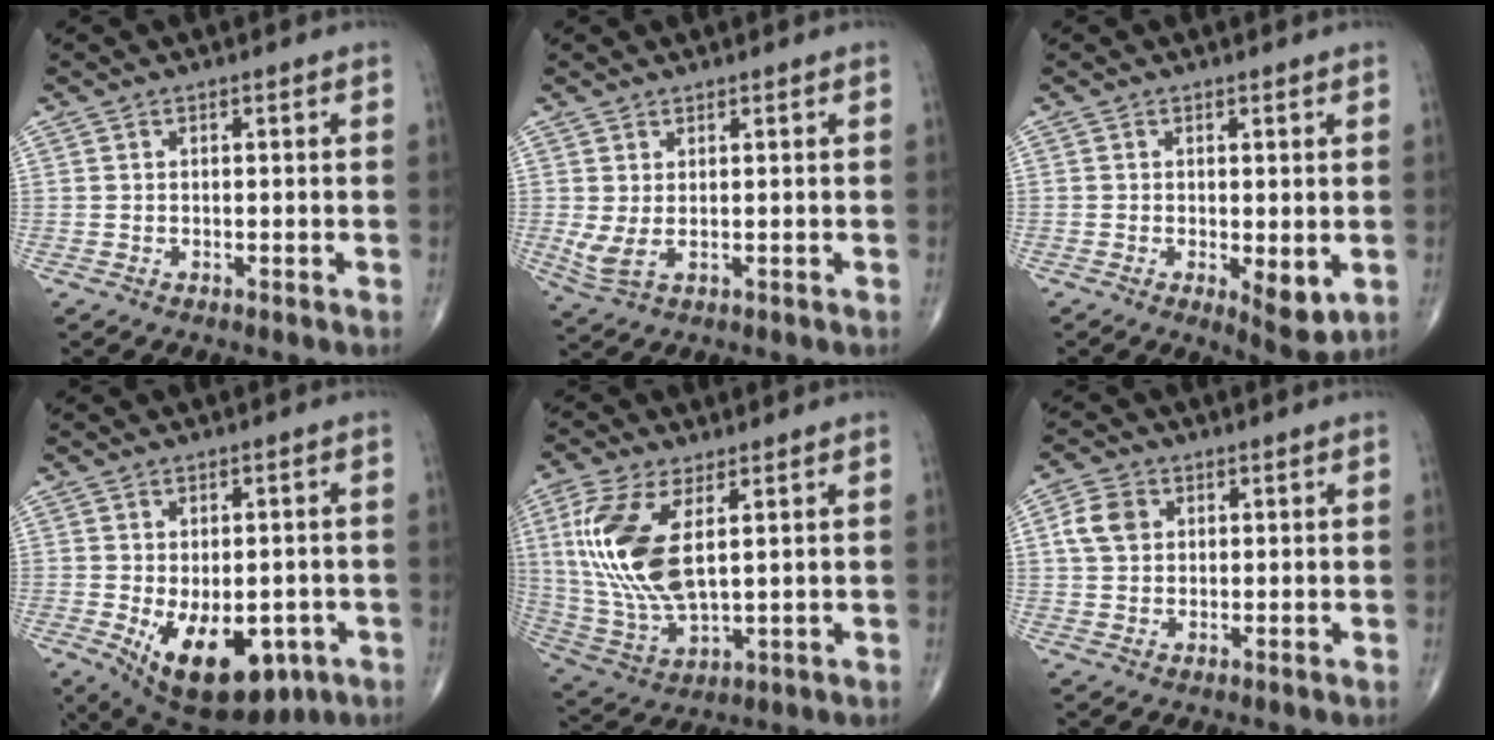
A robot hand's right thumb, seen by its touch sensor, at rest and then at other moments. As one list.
[{"total": 3.5, "force": [0.3, 1.3, 3.3], "torque": [-0.083, -0.001, 0.014]}, {"total": 5.2, "force": [-1.0, 1.9, 4.7], "torque": [-0.064, -0.016, -0.010]}, {"total": 16.1, "force": [-5.7, 9.0, 12.1], "torque": [-0.173, -0.004, -0.061]}, {"total": 16.2, "force": [3.8, 7.3, 14.0], "torque": [-0.309, -0.015, 0.086]}, {"total": 5.3, "force": [1.4, 4.2, 3.0], "torque": [-0.052, 0.004, 0.022]}]